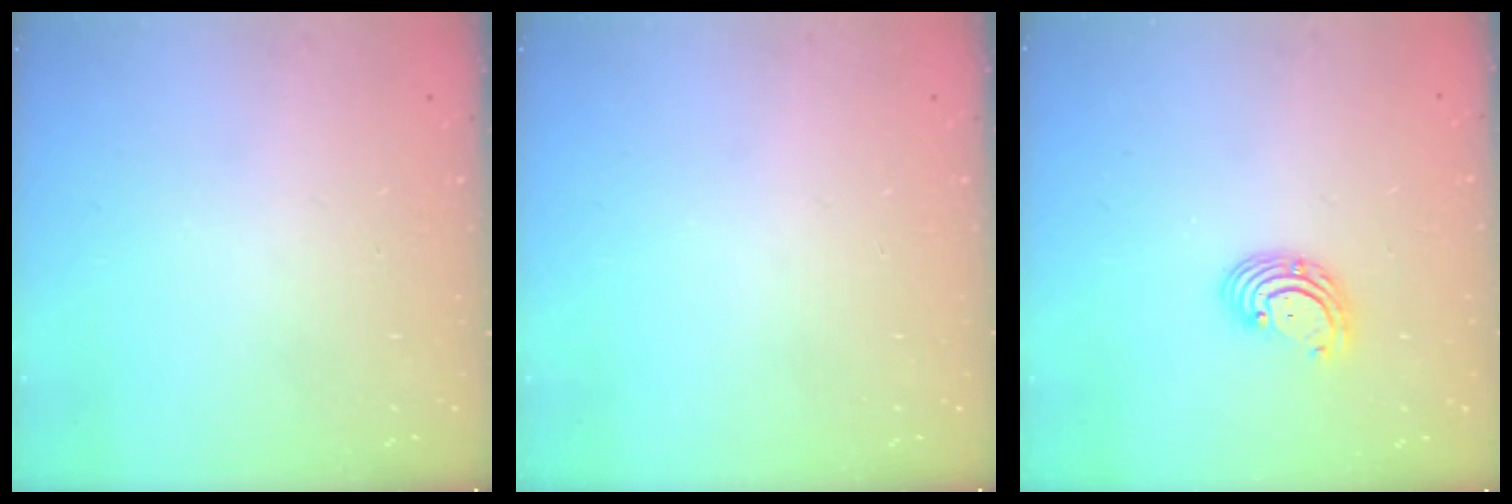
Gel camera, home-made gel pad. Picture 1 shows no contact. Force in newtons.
{"total": 0.0}
{"total": 3.9, "press": 3.9, "slide": 0.3}